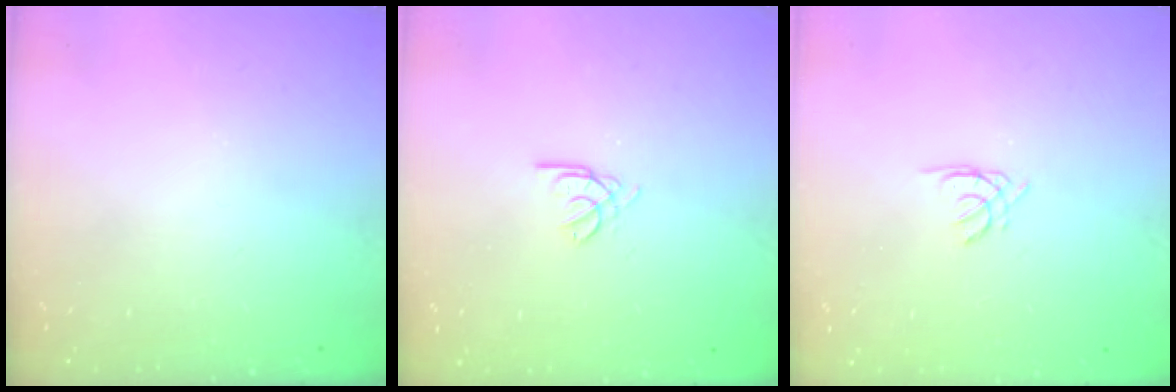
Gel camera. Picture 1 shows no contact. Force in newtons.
{"total": 2.2, "press": 2.1, "slide": 0.6}
{"total": 0.5, "press": 0.4, "slide": 0.3}